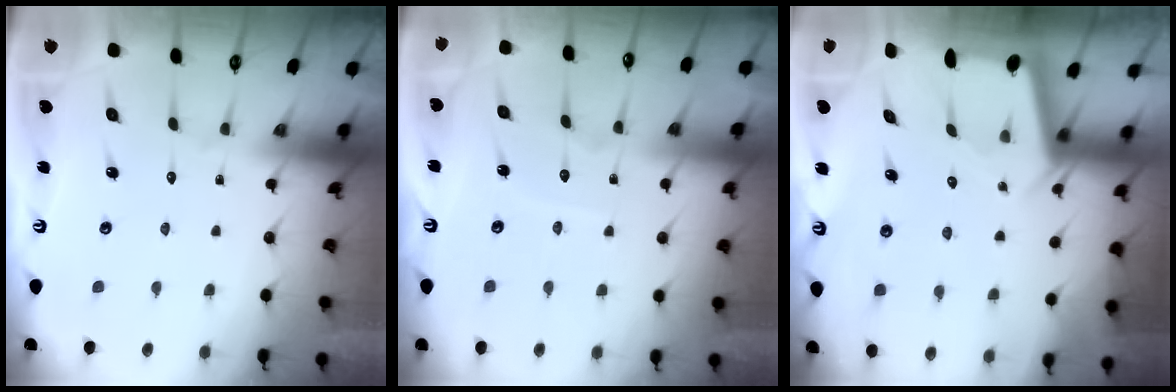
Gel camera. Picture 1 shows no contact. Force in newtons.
{"total": 4.5, "press": 4.4, "slide": 0.7}
{"total": 2.4, "press": 2.4, "slide": 0.3}